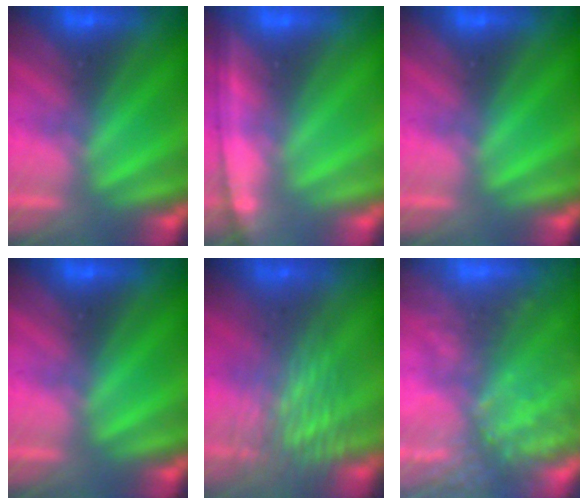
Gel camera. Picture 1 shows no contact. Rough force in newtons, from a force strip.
{"total": 1.3}
{"total": 0.0}
{"total": 0.0}
{"total": 3.1}
{"total": 7.0}